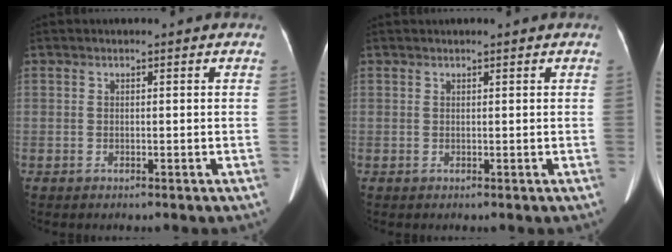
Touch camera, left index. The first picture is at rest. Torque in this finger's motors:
{"motor_torque": [-0.16, 0.01, 0.02, 0.01]}